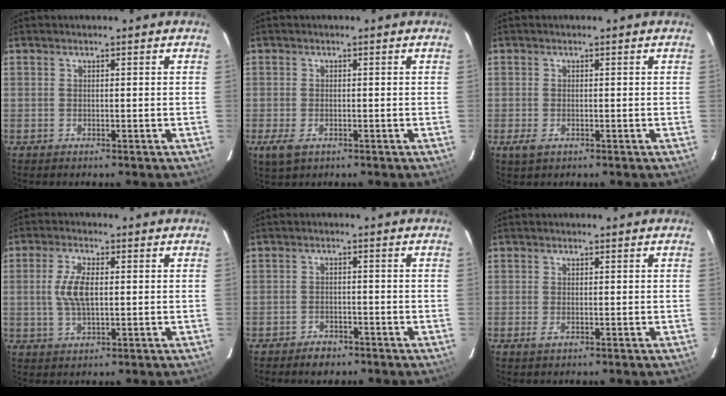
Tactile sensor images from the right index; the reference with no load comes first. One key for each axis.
{"total": 3.8, "fx": -1.7, "fy": 2.1, "fz": 2.6, "tx": -0.055, "ty": -0.011, "tz": -0.028}
{"total": 2.3, "fx": -1.0, "fy": 1.3, "fz": 1.6, "tx": -0.032, "ty": -0.006, "tz": -0.015}
{"total": 6.2, "fx": 0.4, "fy": 2.5, "fz": 5.6, "tx": -0.113, "ty": 0.002, "tz": 0.009}
{"total": 4.0, "fx": -3.1, "fy": 2.1, "fz": 1.2, "tx": -0.035, "ty": 0.005, "tz": -0.048}
{"total": 1.3, "fx": -0.3, "fy": 0.6, "fz": 1.1, "tx": -0.024, "ty": -0.003, "tz": -0.006}